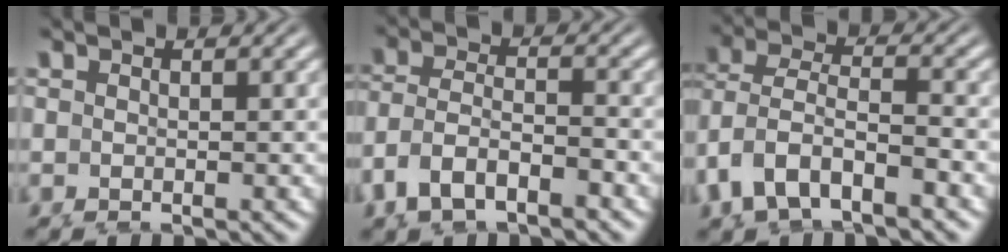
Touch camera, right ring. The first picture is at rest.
{"total": 7.4, "force": [-1.8, 6.5, 3.1], "torque": [-0.101, -0.032, -0.023]}
{"total": 6.4, "force": [-1.0, 5.5, 3.2], "torque": [-0.101, -0.031, -0.006]}